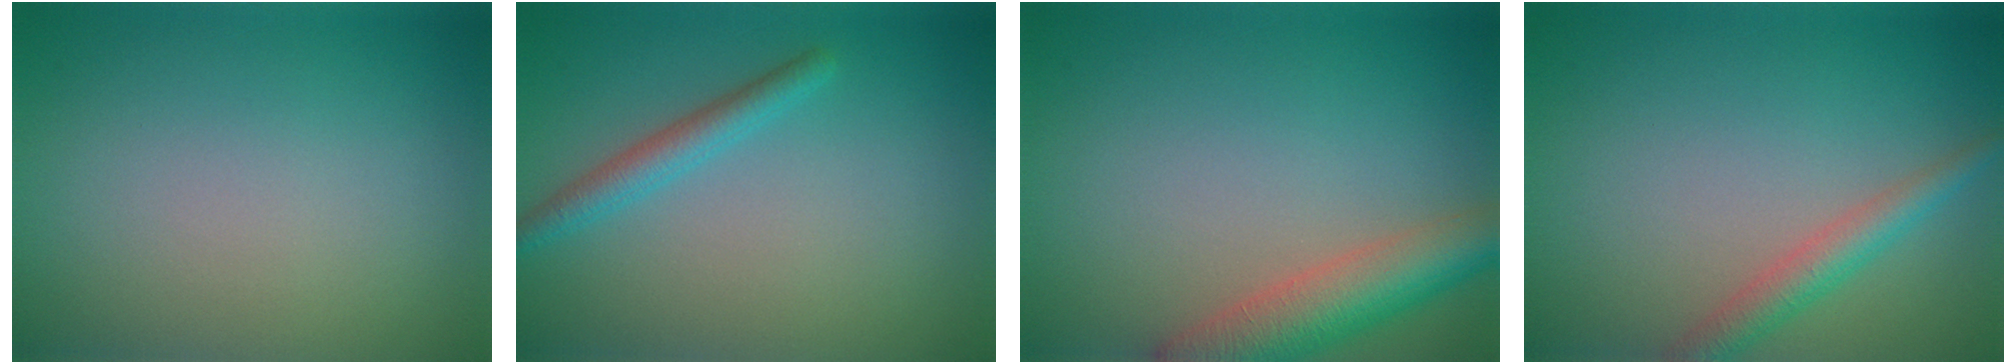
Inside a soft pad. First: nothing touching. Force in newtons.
{"total": 2.3, "press": 2.3, "slide": 0.1}
{"total": 5.8, "press": 5.8, "slide": 0.5}
{"total": 2.8, "press": 2.8, "slide": 0.2}